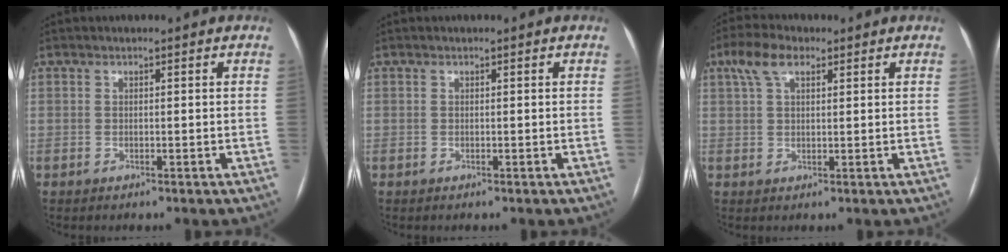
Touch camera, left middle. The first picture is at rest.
{"total": 0.0}
{"total": 5.0, "force": [2.8, 2.2, 3.6], "torque": [-0.081, 0.026, 0.055]}